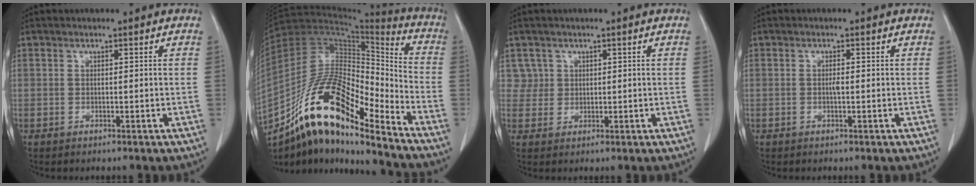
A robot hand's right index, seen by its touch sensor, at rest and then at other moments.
{"total": 16.8, "force": [-11.9, 4.1, 11.1], "torque": [-0.201, 0.025, -0.210]}
{"total": 2.6, "force": [1.1, 2.3, -0.5], "torque": [0.023, 0.005, 0.016]}
{"total": 0.9, "force": [-0.1, 0.1, 0.9], "torque": [-0.018, 0.000, -0.002]}